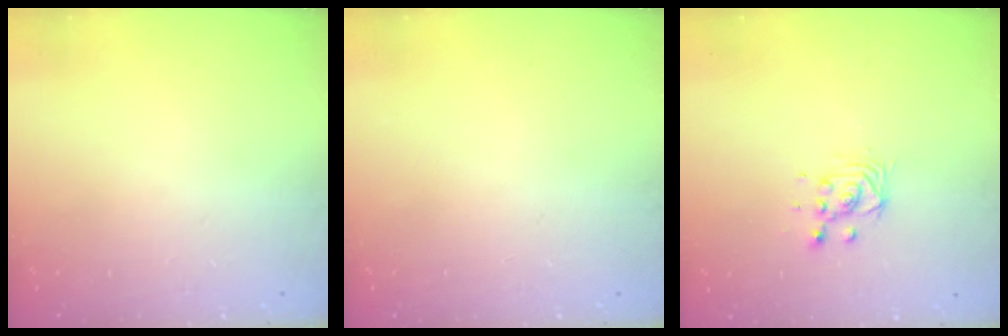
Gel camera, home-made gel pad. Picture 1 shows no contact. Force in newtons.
{"total": 0.0}
{"total": 3.6, "press": 3.6, "slide": 0.1}